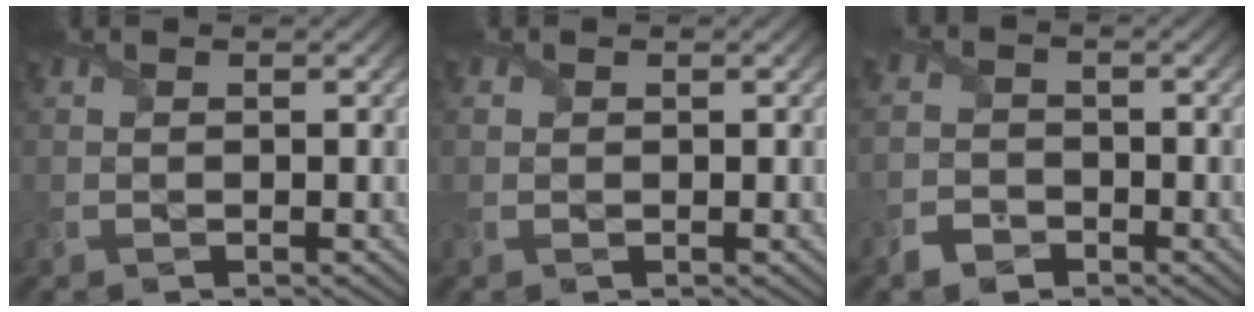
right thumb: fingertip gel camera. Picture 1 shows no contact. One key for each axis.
{"total": 0.8, "fx": 0.3, "fy": 0.7, "fz": 0.2, "tx": -0.012, "ty": 0.000, "tz": 0.004}
{"total": 2.7, "fx": -2.0, "fy": 1.7, "fz": 0.7, "tx": -0.021, "ty": 0.000, "tz": -0.049}